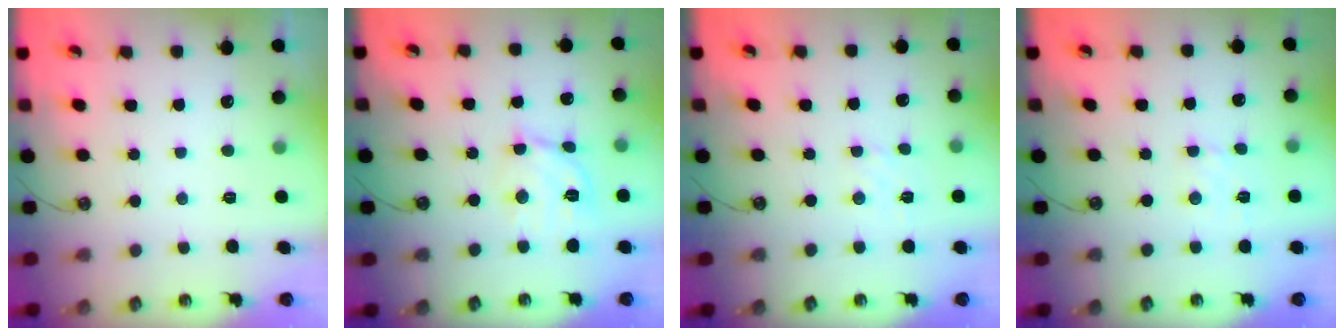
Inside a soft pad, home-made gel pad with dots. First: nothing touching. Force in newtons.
{"total": 12.1, "press": 12.0, "slide": 1.4}
{"total": 2.2, "press": 2.1, "slide": 0.5}
{"total": 2.1, "press": 2.0, "slide": 0.6}